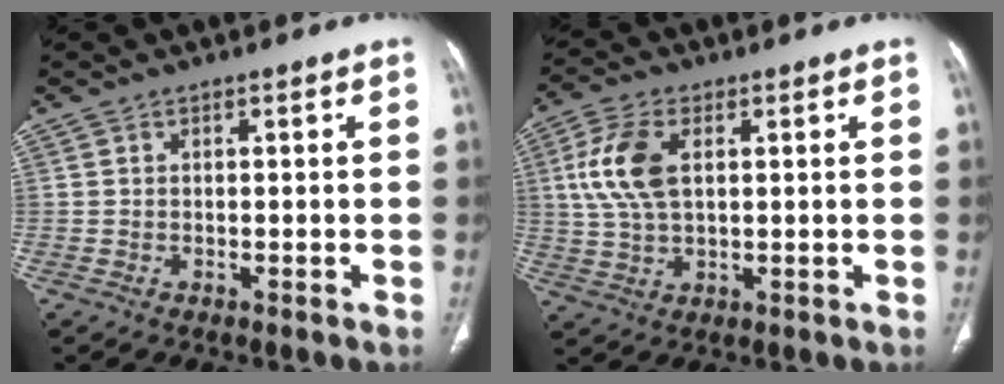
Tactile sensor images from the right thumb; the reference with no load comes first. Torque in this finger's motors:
{"motor_torque": [-0.05, 0.89, 0.06, -0.06, 0.11]}